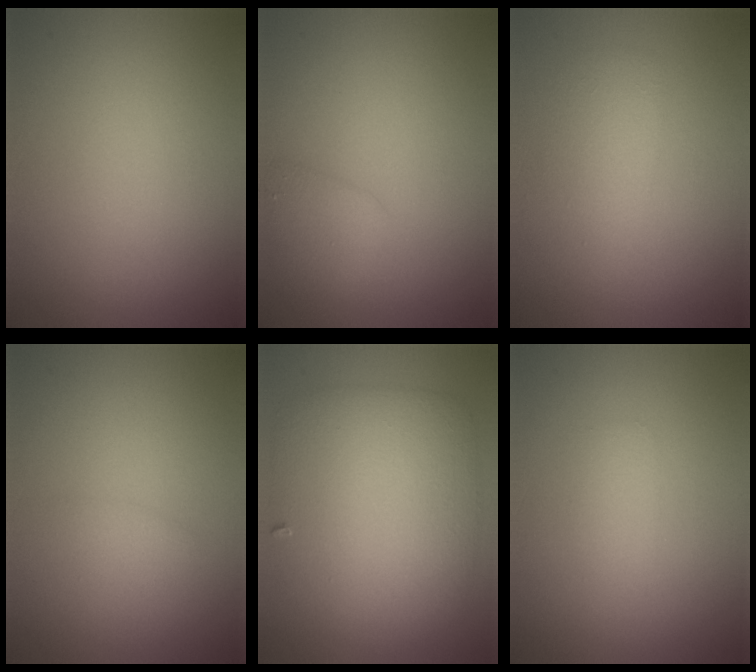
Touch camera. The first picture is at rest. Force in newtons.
{"total": 1.8, "press": 1.8, "slide": 0.2}
{"total": 2.1, "press": 2.1, "slide": 0.2}
{"total": 1.0, "press": 1.0, "slide": 0.1}
{"total": 7.9, "press": 7.9, "slide": 0.3}
{"total": 1.2, "press": 1.2, "slide": 0.0}